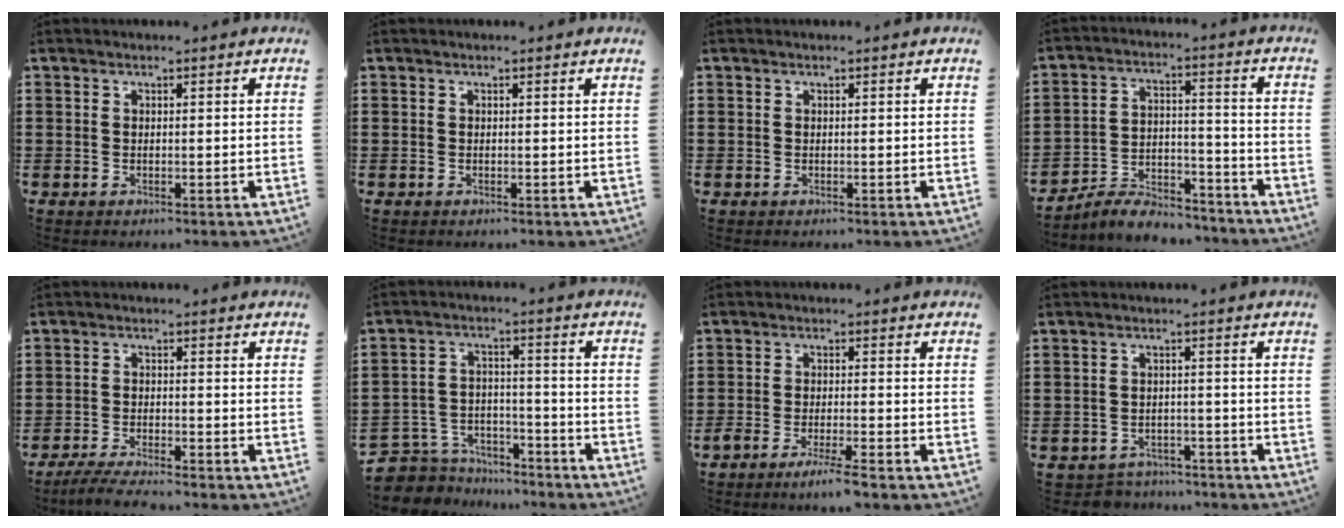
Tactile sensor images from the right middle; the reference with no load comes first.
{"total": 0.0}
{"total": 0.0}
{"total": 6.8, "force": [-6.6, 1.2, 1.4], "torque": [-0.025, 0.012, -0.129]}
{"total": 3.8, "force": [-3.5, 0.0, 1.6], "torque": [-0.034, -0.009, -0.069]}
{"total": 5.5, "force": [-5.2, 1.7, 0.2], "torque": [-0.032, 0.000, -0.113]}
{"total": 3.6, "force": [-2.8, 0.0, 2.4], "torque": [-0.043, -0.006, -0.049]}
{"total": 3.0, "force": [-2.9, 0.5, -0.3], "torque": [-0.006, -0.002, -0.064]}